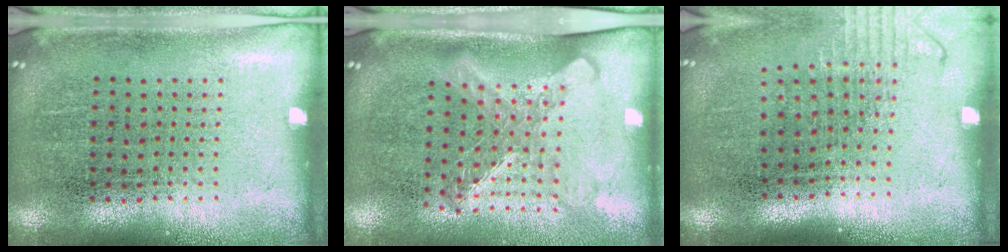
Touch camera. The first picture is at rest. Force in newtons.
{"total": 1.6, "press": 1.3, "slide": 0.9}
{"total": 1.3, "press": 1.0, "slide": 0.7}